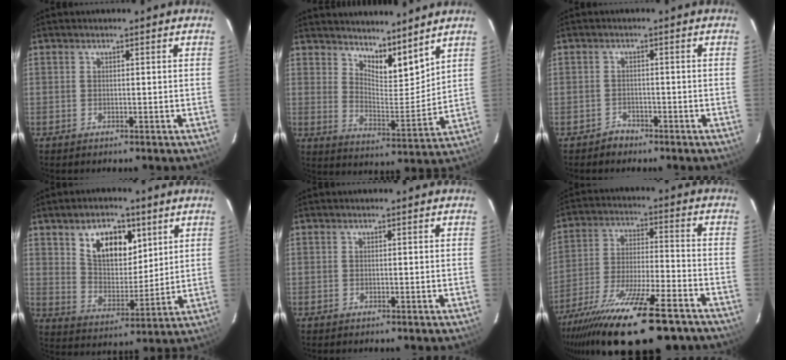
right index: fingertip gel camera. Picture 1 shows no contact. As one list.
[{"total": 9.8, "force": [8.3, 2.6, 4.5], "torque": [-0.063, -0.017, 0.138]}, {"total": 2.4, "force": [-1.7, 1.7, -0.4], "torque": [0.005, 0.013, -0.027]}, {"total": 11.9, "force": [5.9, 7.2, 7.5], "torque": [-0.123, 0.008, 0.111]}, {"total": 0.0}, {"total": 24.6, "force": [-18.8, 5.6, 14.9], "torque": [-0.286, -0.065, -0.299]}]